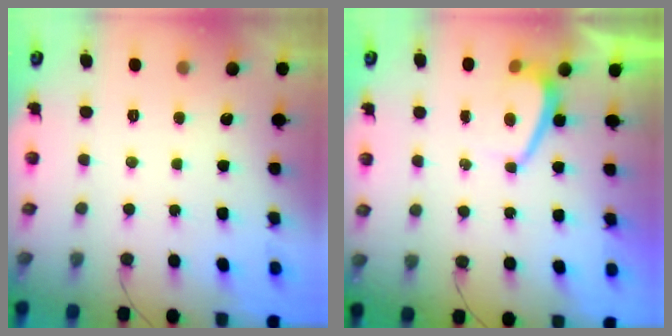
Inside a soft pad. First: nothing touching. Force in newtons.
{"total": 1.2, "press": 1.1, "slide": 0.5}